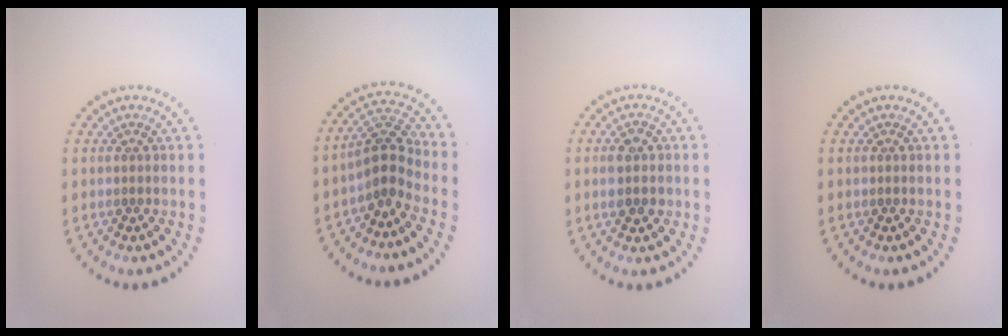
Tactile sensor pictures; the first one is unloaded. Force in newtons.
{"total": 3.4, "press": 2.9, "slide": 1.8}
{"total": 2.8, "press": 2.8, "slide": 0.0}
{"total": 0.0}